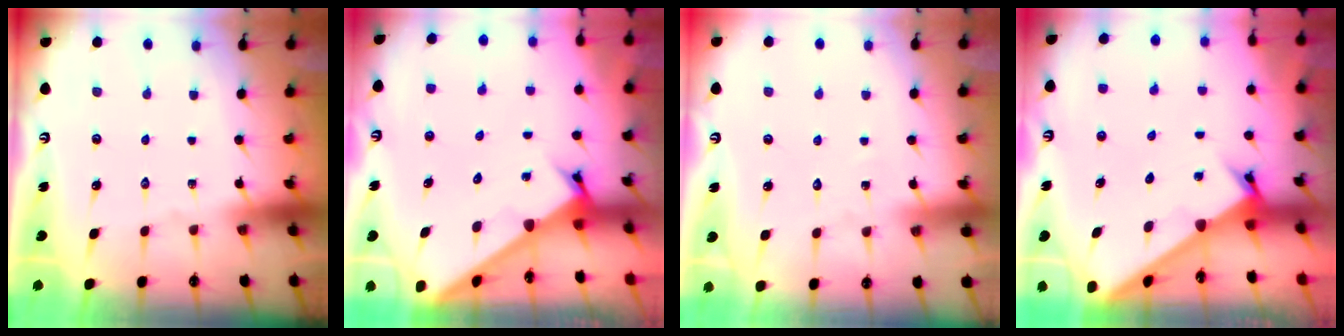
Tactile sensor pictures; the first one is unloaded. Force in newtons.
{"total": 2.6, "press": 2.6, "slide": 0.2}
{"total": 2.6, "press": 2.6, "slide": 0.2}
{"total": 1.9, "press": 1.9, "slide": 0.2}